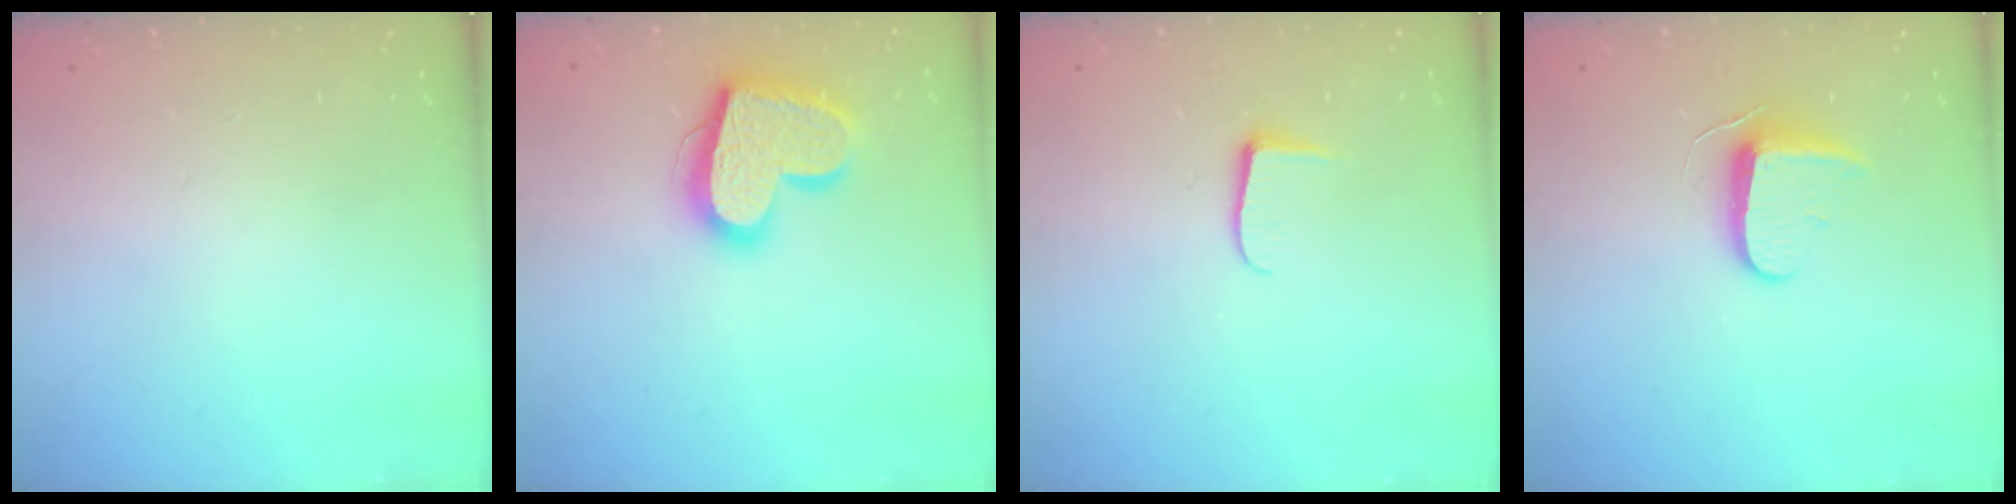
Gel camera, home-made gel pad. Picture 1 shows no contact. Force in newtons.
{"total": 19.5, "press": 19.4, "slide": 1.6}
{"total": 6.0, "press": 5.9, "slide": 0.6}
{"total": 9.4, "press": 9.3, "slide": 0.9}